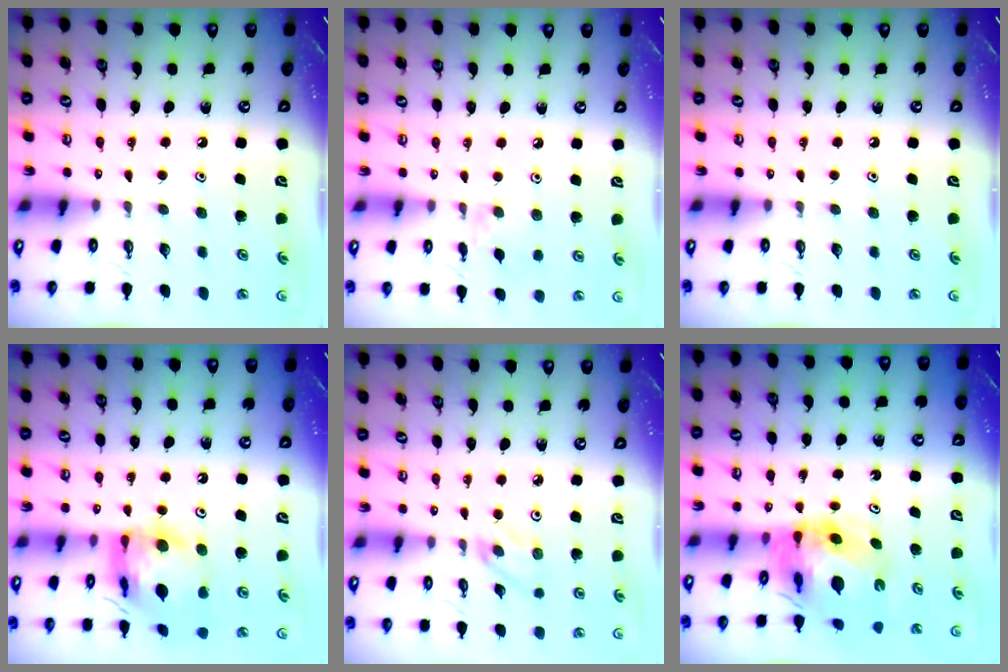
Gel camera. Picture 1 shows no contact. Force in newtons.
{"total": 3.3, "press": 3.3, "slide": 0.7}
{"total": 0.0}
{"total": 13.5, "press": 13.4, "slide": 1.6}
{"total": 2.8, "press": 2.7, "slide": 0.4}
{"total": 12.1, "press": 12.0, "slide": 1.5}